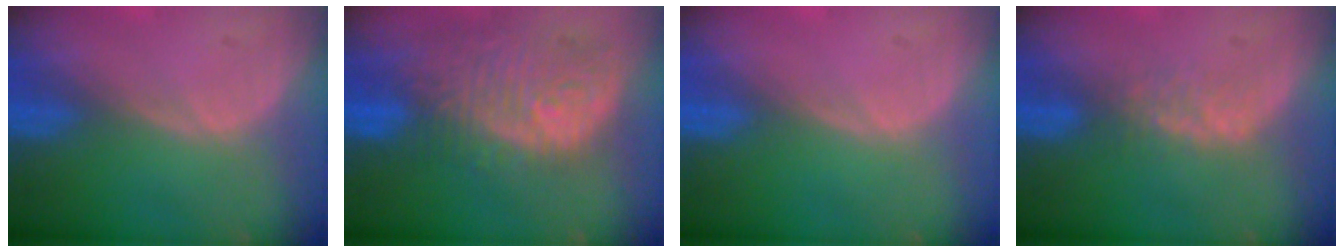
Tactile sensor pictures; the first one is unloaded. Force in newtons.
{"total": 12.0, "press": 10.7, "slide": 5.4}
{"total": 0.0}
{"total": 2.7, "press": 2.7, "slide": 0.6}